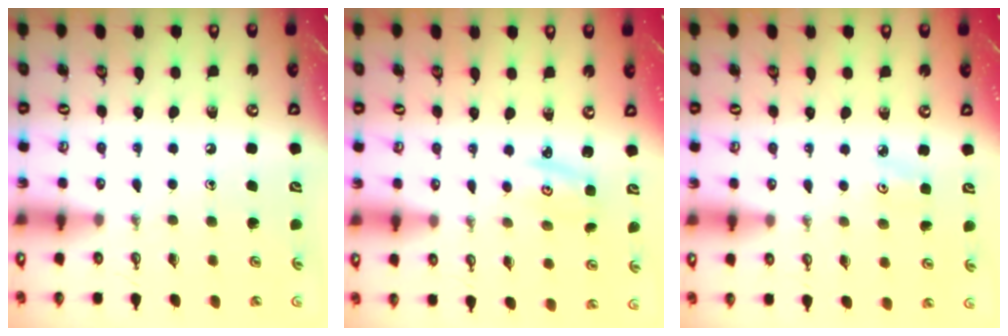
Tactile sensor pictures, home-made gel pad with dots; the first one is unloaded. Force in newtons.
{"total": 1.8, "press": 1.8, "slide": 0.0}
{"total": 3.1, "press": 3.1, "slide": 0.5}